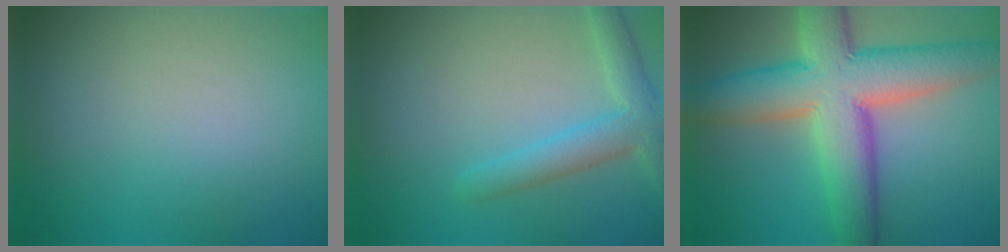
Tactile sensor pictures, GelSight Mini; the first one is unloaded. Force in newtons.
{"total": 3.6, "press": 3.6, "slide": 0.2}
{"total": 10.8, "press": 10.8, "slide": 0.7}